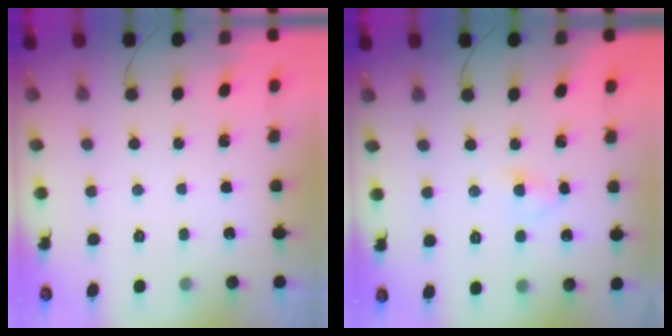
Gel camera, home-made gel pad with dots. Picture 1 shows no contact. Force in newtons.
{"total": 2.5, "press": 2.3, "slide": 1.0}